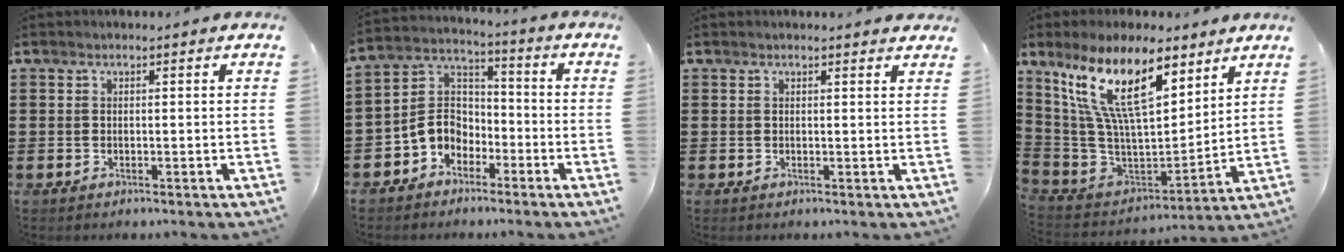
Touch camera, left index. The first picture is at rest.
{"total": 6.2, "force": [-3.1, 4.8, 2.5], "torque": [-0.081, 0.005, -0.071]}
{"total": 0.9, "force": [0.8, 0.0, 0.4], "torque": [-0.009, -0.001, 0.015]}
{"total": 17.1, "force": [9.9, 5.9, 12.7], "torque": [-0.287, -0.039, 0.174]}